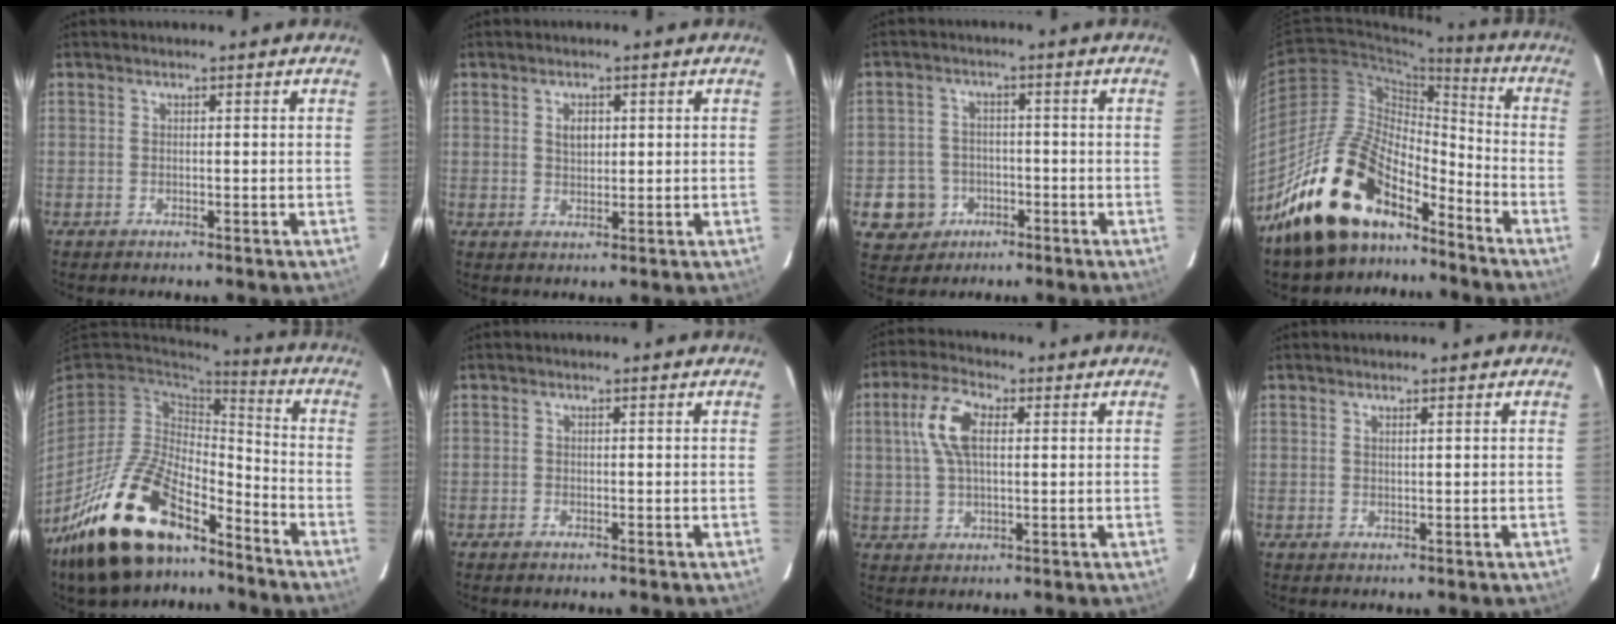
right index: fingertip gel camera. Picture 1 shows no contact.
{"total": 2.8, "force": [0.7, 1.9, 1.9], "torque": [-0.031, 0.005, 0.013]}
{"total": 7.1, "force": [-2.6, 6.6, 1.0], "torque": [-0.040, 0.022, -0.033]}
{"total": 18.9, "force": [-14.4, 8.2, 9.3], "torque": [-0.176, 0.015, -0.249]}
{"total": 23.4, "force": [-16.1, 9.8, 13.9], "torque": [-0.286, -0.019, -0.275]}
{"total": 0.0}
{"total": 8.4, "force": [2.0, 3.9, 7.1], "torque": [-0.146, 0.019, 0.040]}
{"total": 0.7, "force": [0.5, -0.1, 0.5], "torque": [-0.007, -0.001, 0.009]}